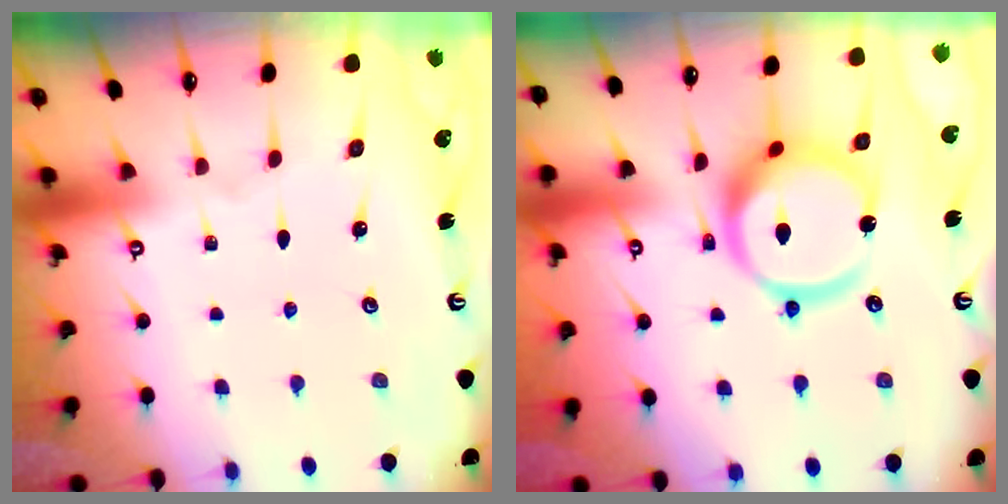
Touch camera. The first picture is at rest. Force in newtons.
{"total": 16.2, "press": 16.0, "slide": 1.9}